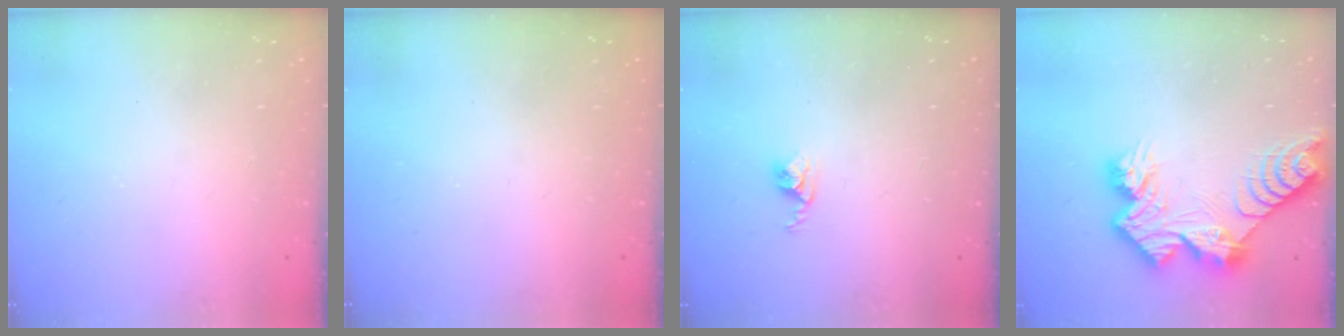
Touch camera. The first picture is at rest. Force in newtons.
{"total": 0.0}
{"total": 2.5, "press": 2.5, "slide": 0.4}
{"total": 13.4, "press": 13.4, "slide": 1.1}